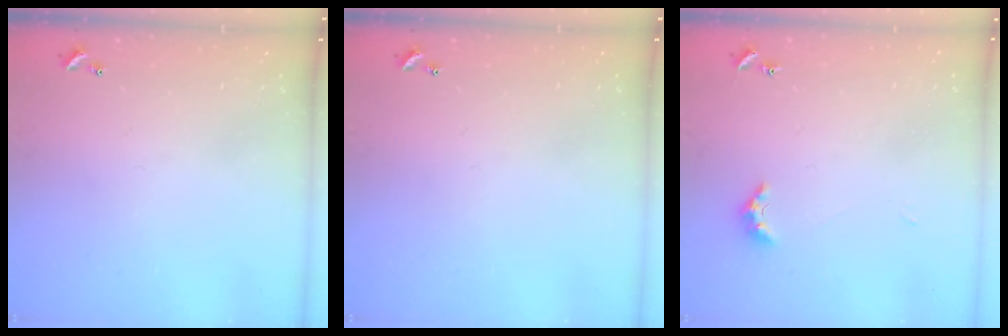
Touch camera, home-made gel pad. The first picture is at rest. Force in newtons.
{"total": 0.0}
{"total": 3.1, "press": 3.1, "slide": 0.6}